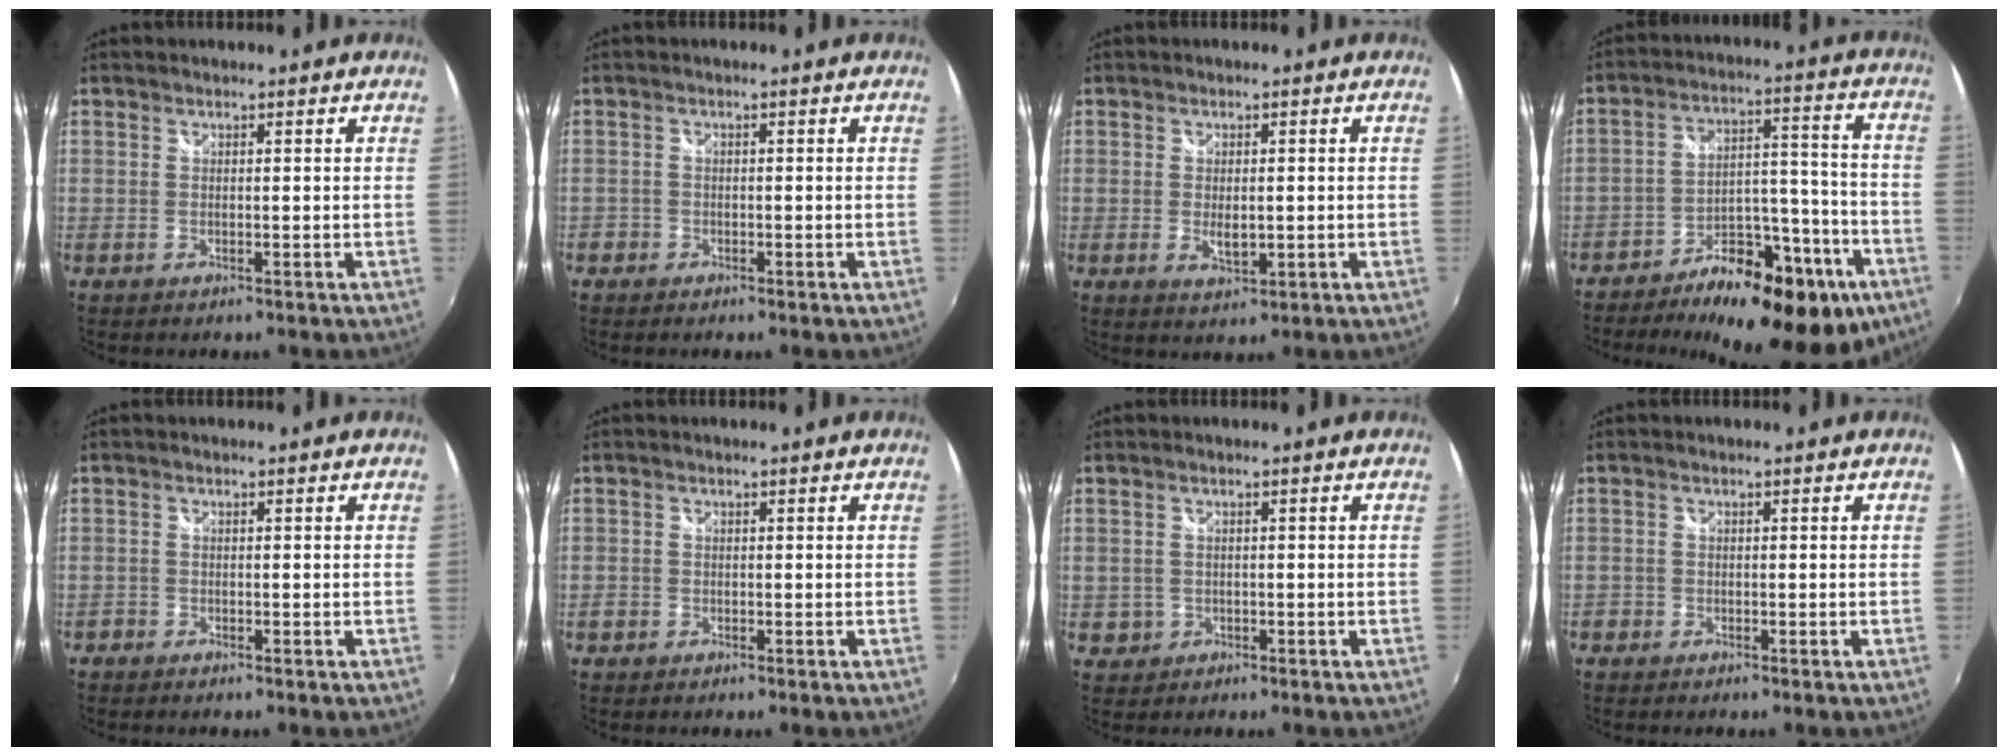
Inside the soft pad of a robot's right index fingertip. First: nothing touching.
{"total": 1.7, "force": [-1.1, 1.3, 0.3], "torque": [-0.011, 0.000, -0.020]}
{"total": 3.8, "force": [-0.6, 2.0, 3.1], "torque": [-0.055, -0.007, -0.006]}
{"total": 22.4, "force": [-14.4, 9.3, 14.4], "torque": [-0.201, 0.016, -0.200]}
{"total": 0.9, "force": [-0.8, 0.4, 0.2], "torque": [-0.008, -0.002, -0.018]}
{"total": 1.1, "force": [-0.6, 0.9, 0.1], "torque": [-0.005, 0.001, -0.011]}
{"total": 2.4, "force": [-0.3, 2.3, 0.5], "torque": [-0.013, -0.001, 0.000]}
{"total": 1.1, "force": [-0.8, 0.8, 0.2], "torque": [-0.008, -0.001, -0.017]}